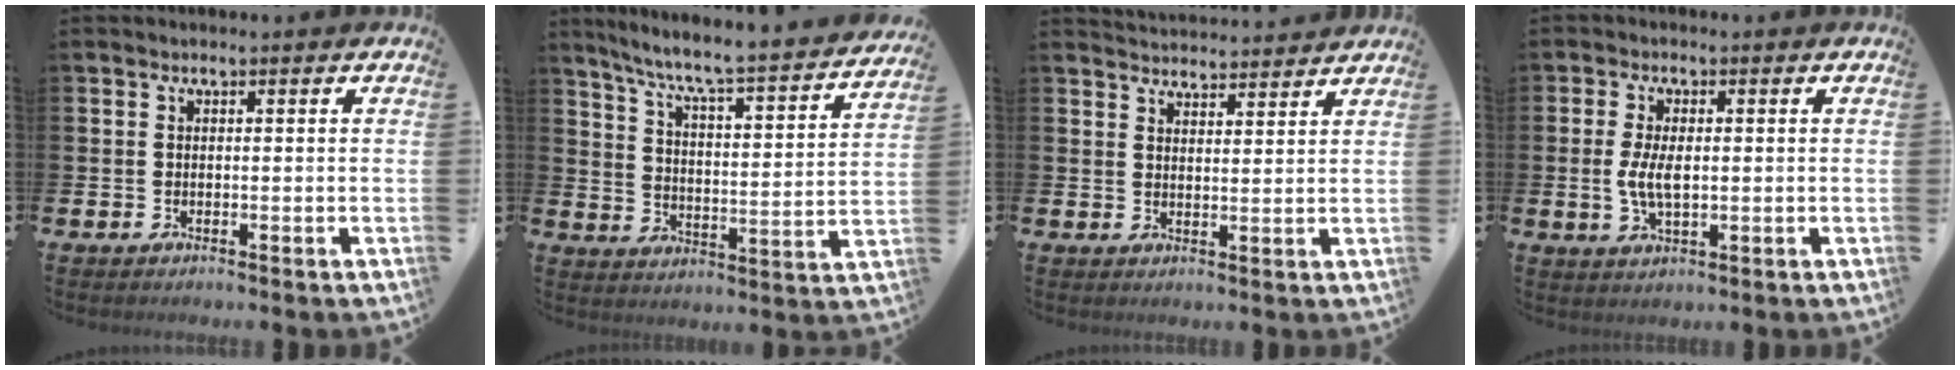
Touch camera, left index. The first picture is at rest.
{"total": 6.7, "force": [6.1, 0.3, 2.8], "torque": [-0.074, -0.057, 0.095]}
{"total": 3.9, "force": [3.9, 0.2, -0.4], "torque": [0.001, -0.027, 0.070]}
{"total": 4.4, "force": [0.1, 2.1, 3.9], "torque": [-0.068, -0.001, -0.005]}